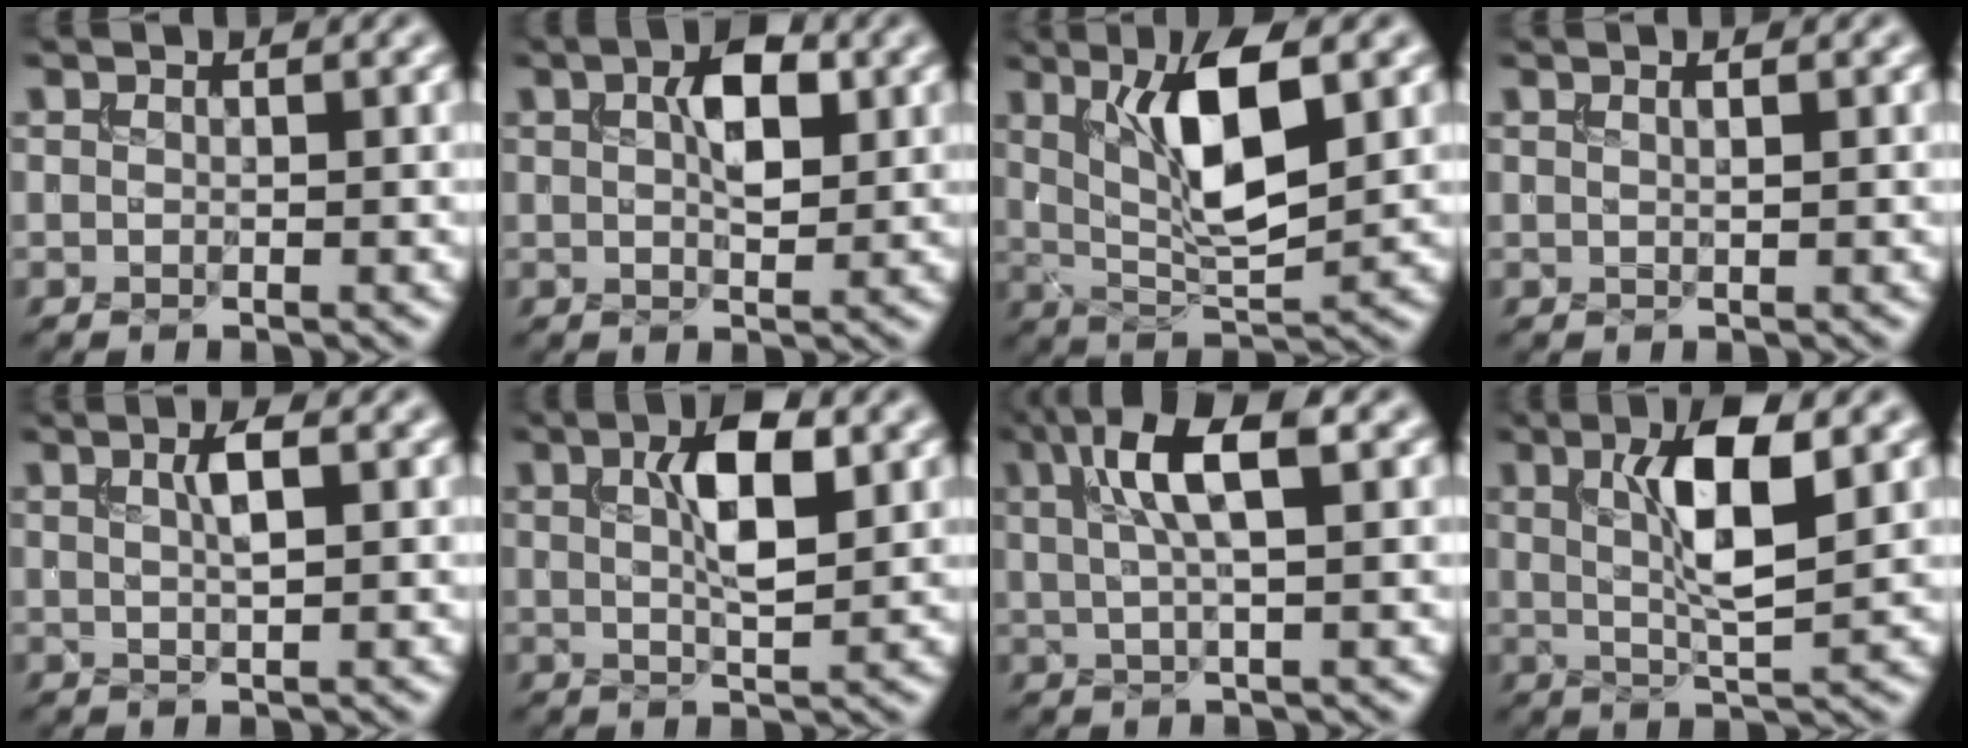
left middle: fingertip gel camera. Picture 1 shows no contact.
{"total": 4.1, "force": [1.0, 2.0, 3.4], "torque": [-0.059, 0.006, 0.018]}
{"total": 7.9, "force": [2.2, 2.4, 7.2], "torque": [-0.125, -0.008, 0.043]}
{"total": 0.8, "force": [0.2, 0.2, 0.7], "torque": [-0.002, -0.001, 0.002]}
{"total": 2.3, "force": [0.6, 0.5, 2.2], "torque": [-0.034, 0.006, 0.011]}
{"total": 5.2, "force": [1.4, 1.6, 4.8], "torque": [-0.081, 0.006, 0.024]}
{"total": 5.7, "force": [1.8, 1.5, 5.2], "torque": [-0.092, 0.007, 0.032]}
{"total": 6.4, "force": [1.5, 1.6, 6.0], "torque": [-0.101, 0.005, 0.028]}